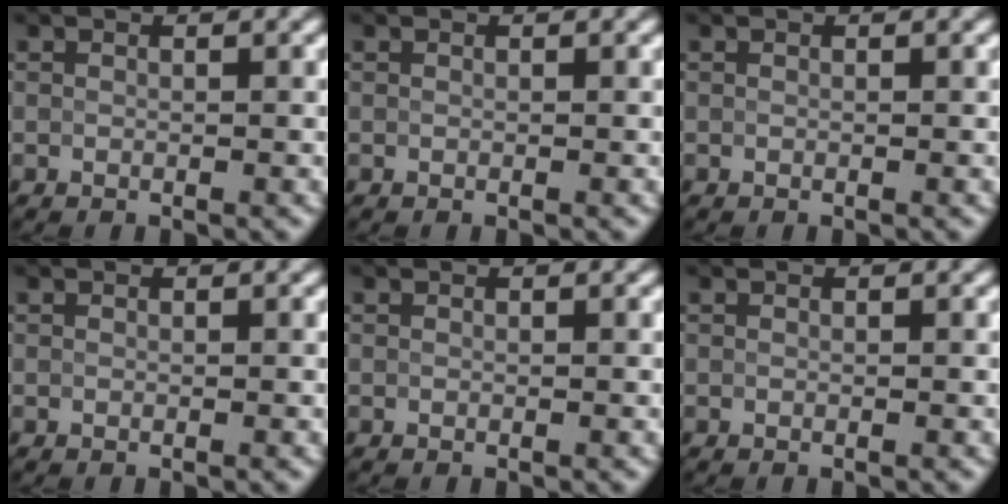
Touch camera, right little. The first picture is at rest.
{"total": 0.0}
{"total": 0.0}
{"total": 0.0}
{"total": 0.0}
{"total": 0.0}